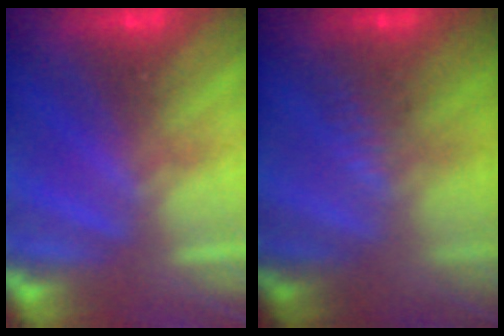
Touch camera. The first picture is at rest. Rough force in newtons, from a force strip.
{"total": 2.8}